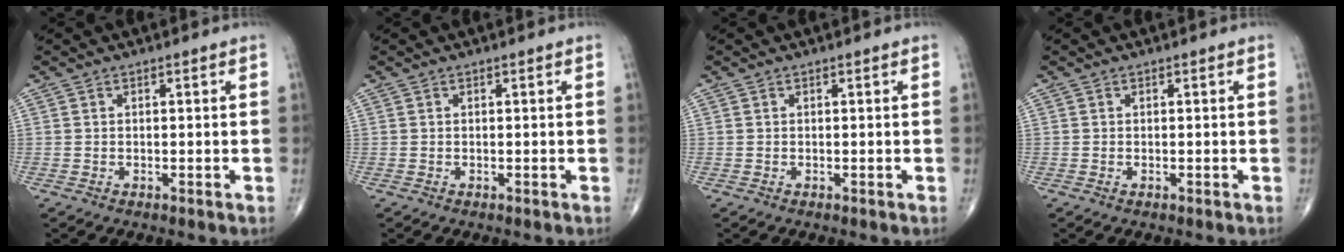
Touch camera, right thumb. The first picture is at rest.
{"total": 0.0}
{"total": 0.0}
{"total": 0.0}